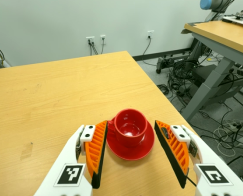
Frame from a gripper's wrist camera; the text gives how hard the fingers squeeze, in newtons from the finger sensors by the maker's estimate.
{"total": 0.5, "left": 0.2, "right": 0.9}